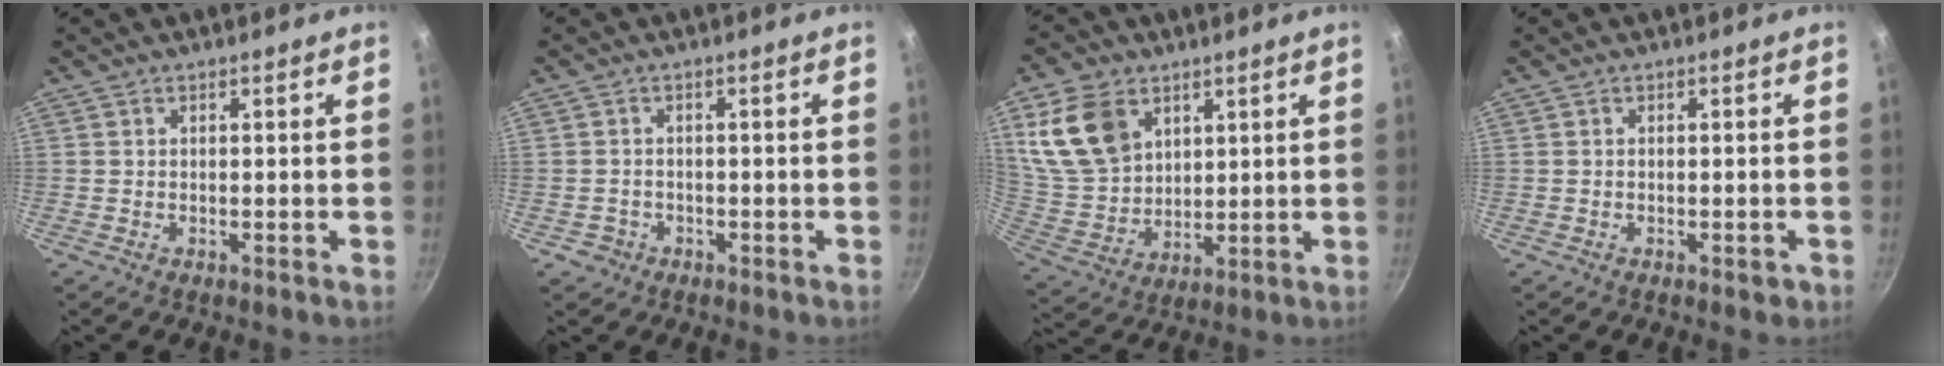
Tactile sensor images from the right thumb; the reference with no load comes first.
{"total": 2.3, "force": [-1.0, 2.0, 0.5], "torque": [-0.003, 0.013, -0.009]}
{"total": 14.9, "force": [6.4, 10.5, 8.4], "torque": [-0.142, -0.022, 0.141]}
{"total": 1.3, "force": [-0.6, 0.6, 0.9], "torque": [-0.011, 0.005, -0.004]}